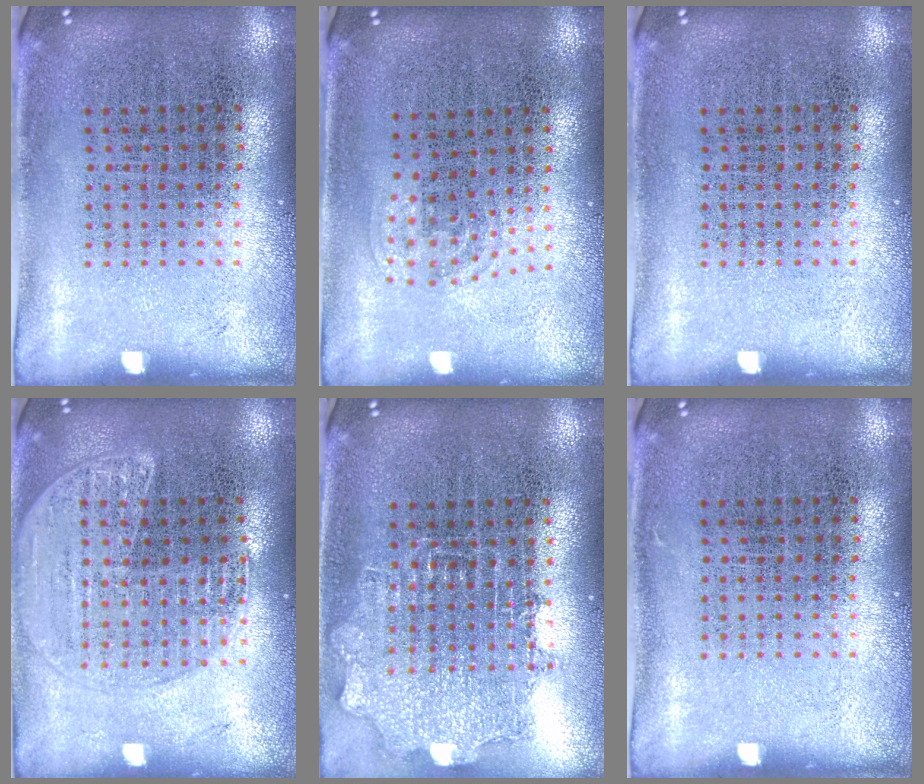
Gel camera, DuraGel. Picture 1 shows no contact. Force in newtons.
{"total": 1.1, "press": 0.7, "slide": 0.8}
{"total": 0.0}
{"total": 1.6, "press": 1.6, "slide": 0.5}
{"total": 1.3, "press": 1.1, "slide": 0.6}
{"total": 0.0}